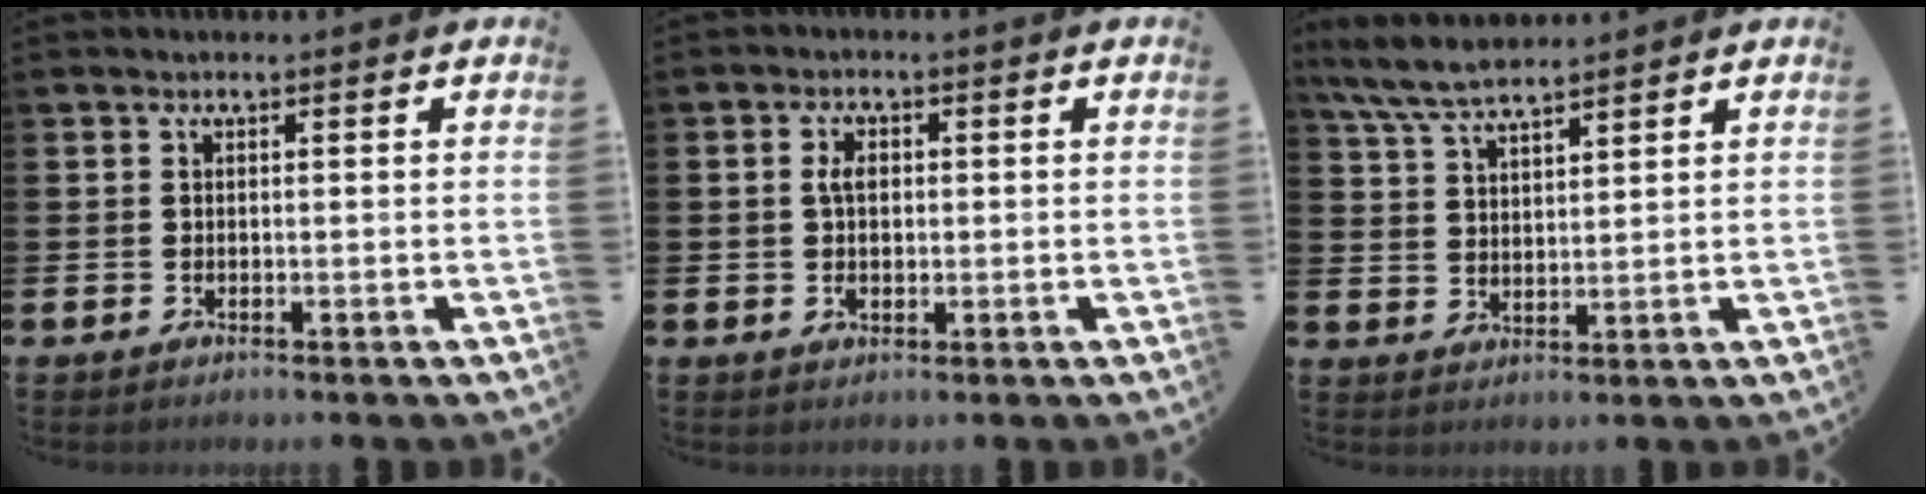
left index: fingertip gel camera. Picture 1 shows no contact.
{"total": 2.9, "force": [0.4, 1.7, 2.3], "torque": [-0.033, 0.002, 0.003]}
{"total": 6.1, "force": [5.7, 0.9, 2.0], "torque": [-0.063, -0.018, 0.106]}